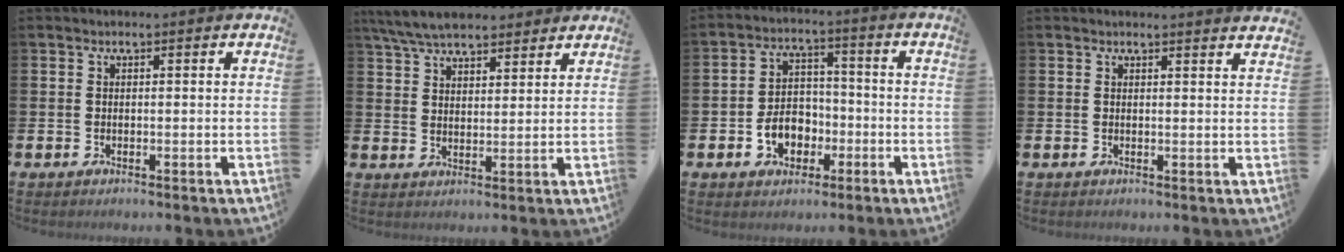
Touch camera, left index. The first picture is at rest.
{"total": 6.6, "force": [6.1, 1.5, 1.8], "torque": [-0.058, -0.015, 0.115]}
{"total": 5.6, "force": [-2.0, 4.4, 2.8], "torque": [-0.036, 0.004, -0.044]}
{"total": 1.3, "force": [1.3, -0.2, -0.1], "torque": [0.004, -0.011, 0.023]}